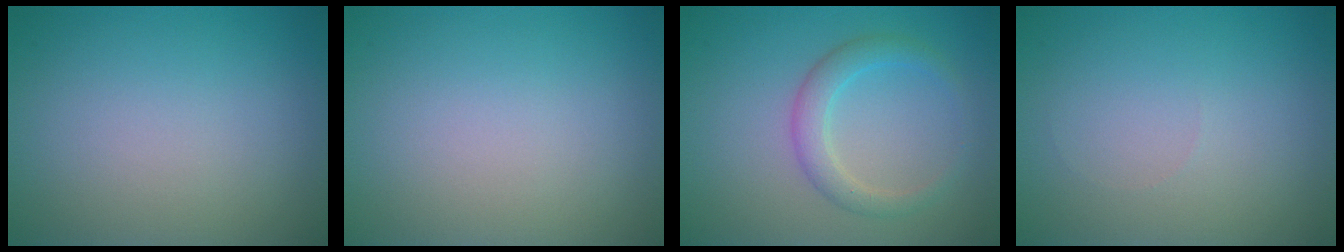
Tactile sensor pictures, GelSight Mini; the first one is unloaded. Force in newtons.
{"total": 0.0}
{"total": 2.6, "press": 2.6, "slide": 0.1}
{"total": 0.0}